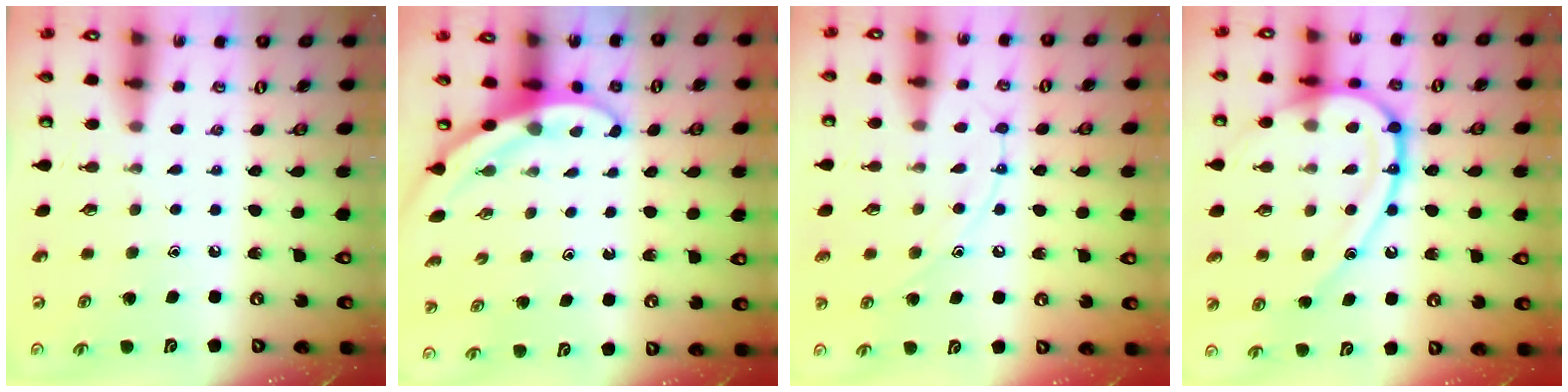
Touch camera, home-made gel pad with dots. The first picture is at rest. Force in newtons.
{"total": 3.2, "press": 3.2, "slide": 0.2}
{"total": 10.2, "press": 10.2, "slide": 1.0}
{"total": 17.4, "press": 17.3, "slide": 1.8}